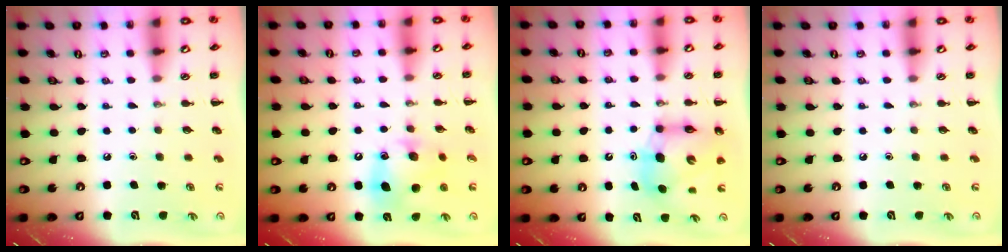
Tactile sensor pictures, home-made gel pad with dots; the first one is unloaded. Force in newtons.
{"total": 11.2, "press": 11.1, "slide": 1.3}
{"total": 7.4, "press": 7.1, "slide": 2.2}
{"total": 0.0}